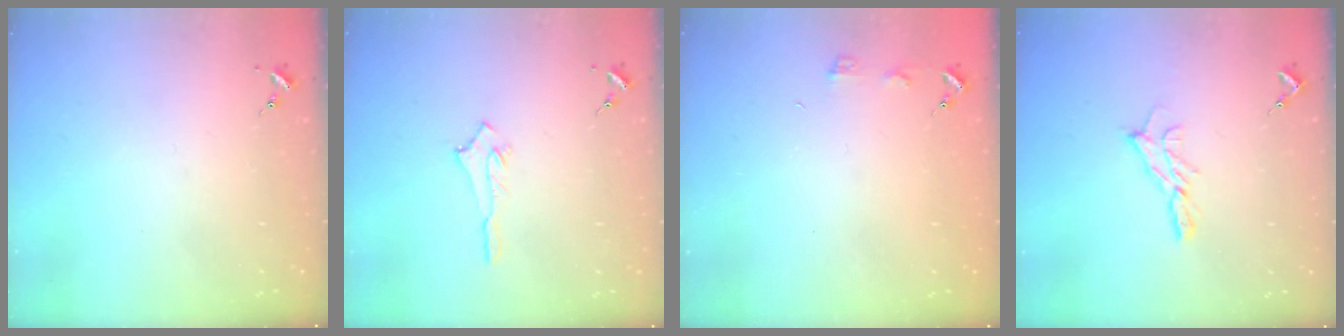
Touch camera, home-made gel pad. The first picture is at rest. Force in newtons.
{"total": 2.8, "press": 2.8, "slide": 0.4}
{"total": 3.4, "press": 3.4, "slide": 0.3}
{"total": 7.9, "press": 7.9, "slide": 0.4}